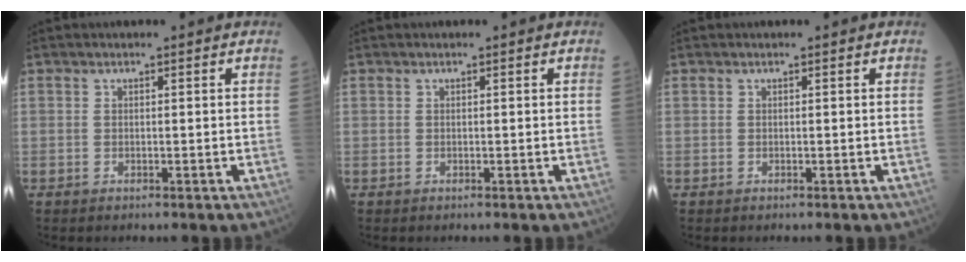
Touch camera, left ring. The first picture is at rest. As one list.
[{"total": 0.0}, {"total": 0.0}]